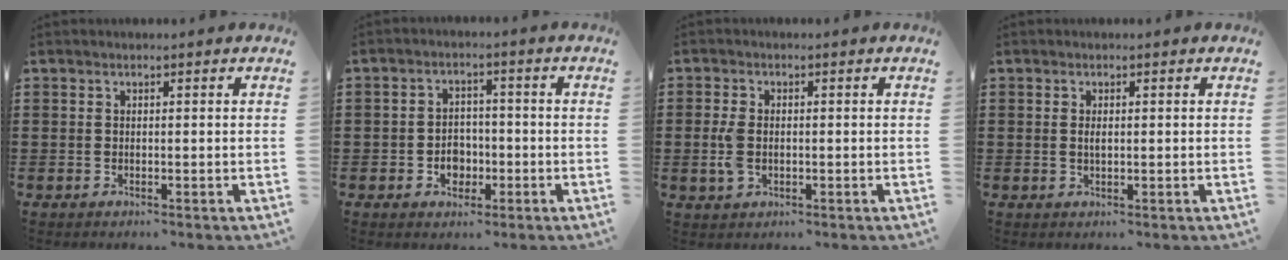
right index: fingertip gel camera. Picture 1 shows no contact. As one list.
[{"total": 3.6, "force": [-1.2, 3.0, 1.6], "torque": [-0.028, 0.002, -0.027]}, {"total": 3.8, "force": [-0.4, 2.4, 2.9], "torque": [-0.078, -0.001, -0.013]}, {"total": 1.3, "force": [0.2, 0.4, 1.2], "torque": [-0.024, 0.003, 0.002]}]